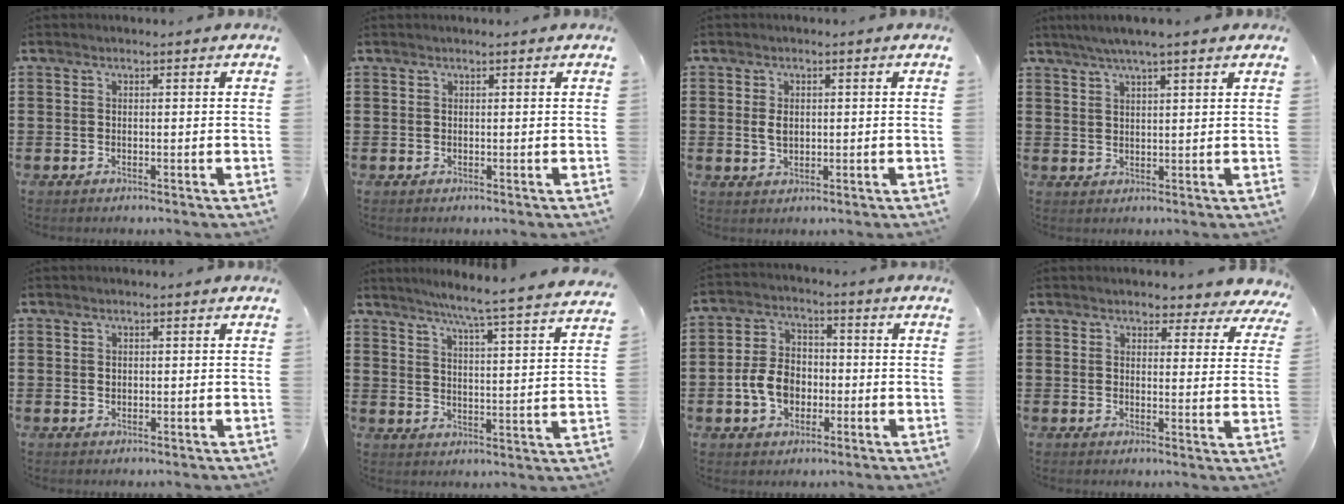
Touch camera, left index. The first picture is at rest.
{"total": 0.0}
{"total": 2.4, "force": [0.3, 1.5, 1.8], "torque": [-0.047, 0.004, 0.001]}
{"total": 3.3, "force": [2.6, -0.1, 2.0], "torque": [-0.044, 0.000, 0.047]}
{"total": 0.7, "force": [0.2, 0.5, 0.4], "torque": [-0.010, 0.003, 0.003]}
{"total": 5.3, "force": [4.8, -1.7, 1.7], "torque": [-0.054, -0.048, 0.073]}
{"total": 7.2, "force": [-2.0, 5.4, 4.3], "torque": [-0.095, 0.006, -0.042]}
{"total": 3.0, "force": [2.9, 0.8, 0.2], "torque": [-0.009, -0.015, 0.051]}